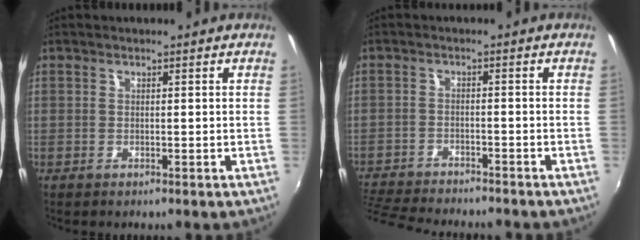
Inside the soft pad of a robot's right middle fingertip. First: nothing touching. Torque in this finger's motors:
{"motor_torque": [1.08, -1.06, 0.43, 0.11]}